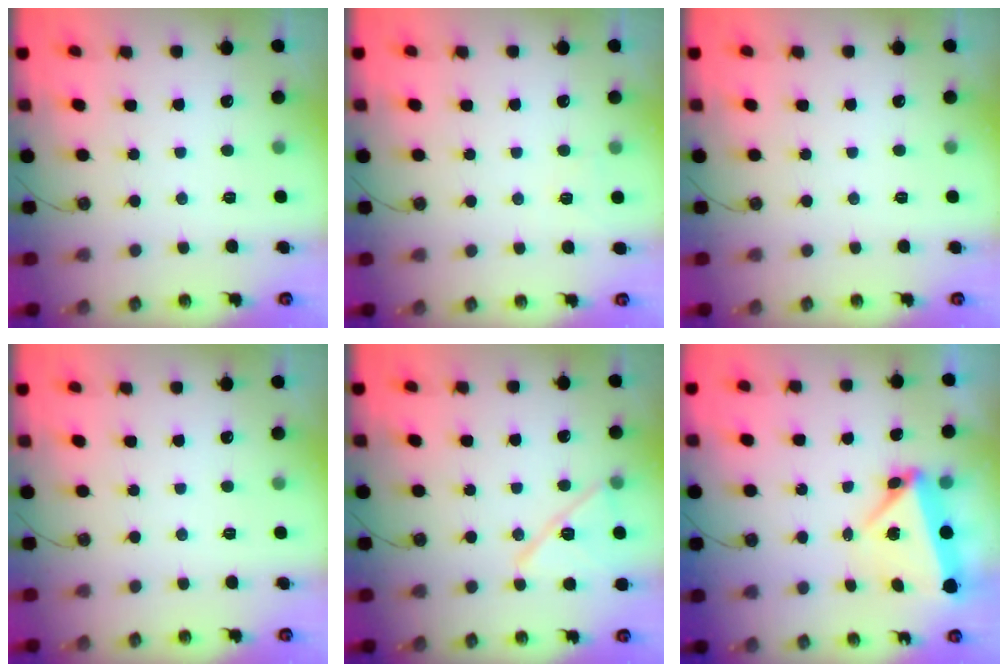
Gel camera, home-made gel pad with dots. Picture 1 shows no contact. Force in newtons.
{"total": 3.6, "press": 3.4, "slide": 1.3}
{"total": 0.5, "press": 0.5, "slide": 0.2}
{"total": 0.0}
{"total": 13.4, "press": 13.2, "slide": 2.5}
{"total": 6.7, "press": 5.1, "slide": 4.3}